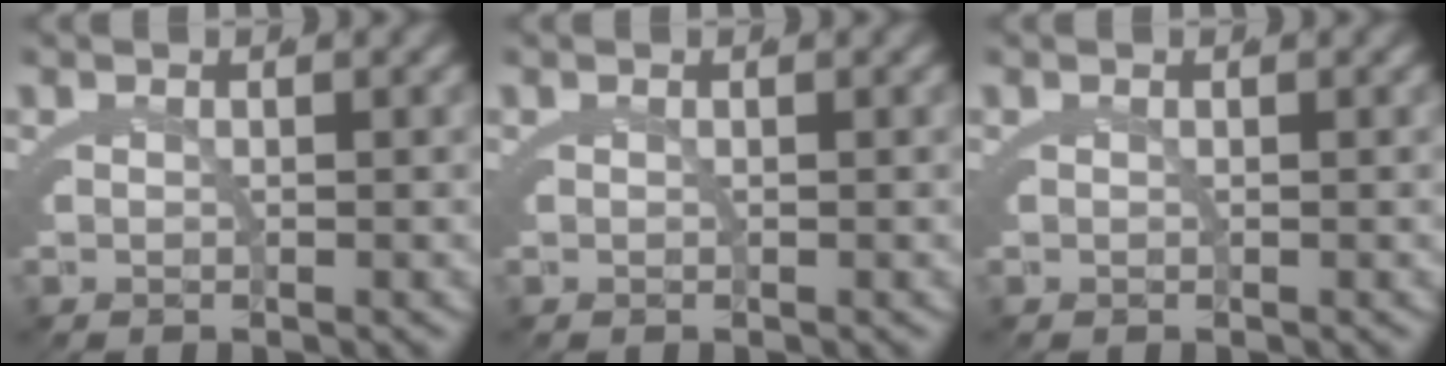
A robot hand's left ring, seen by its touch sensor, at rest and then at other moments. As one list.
[{"total": 0.0}, {"total": 0.0}]